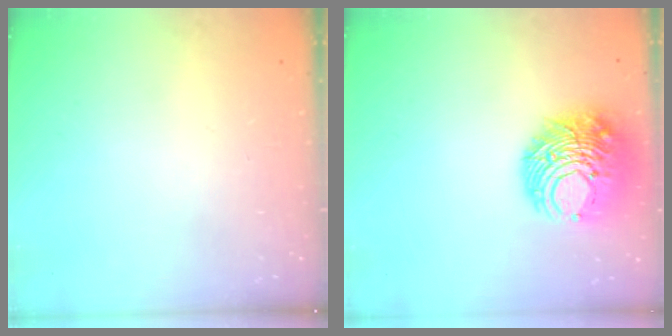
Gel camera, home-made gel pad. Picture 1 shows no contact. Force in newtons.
{"total": 14.3, "press": 14.2, "slide": 0.5}